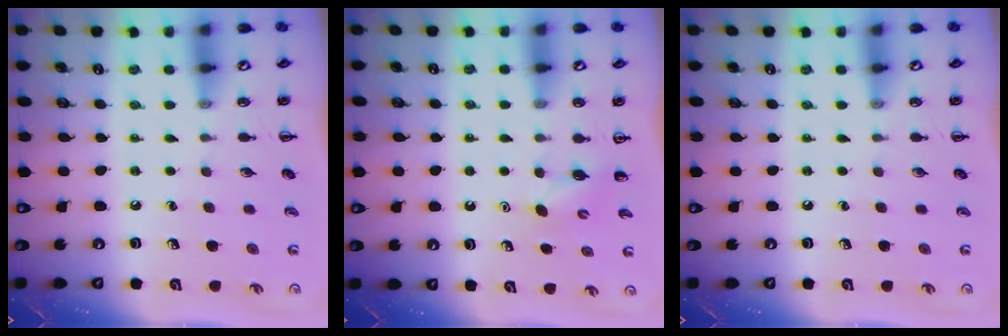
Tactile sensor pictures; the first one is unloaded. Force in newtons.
{"total": 2.3, "press": 2.2, "slide": 0.7}
{"total": 0.0}